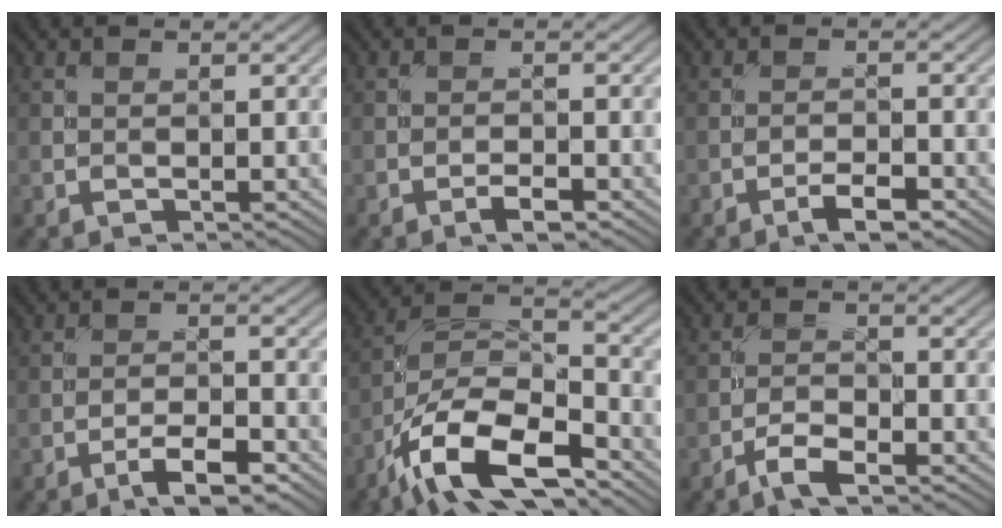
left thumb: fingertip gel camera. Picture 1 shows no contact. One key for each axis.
{"total": 2.2, "fx": -1.4, "fy": 0.5, "fz": 1.6, "tx": -0.029, "ty": 0.003, "tz": -0.030}
{"total": 3.5, "fx": -2.3, "fy": 0.8, "fz": 2.5, "tx": -0.045, "ty": 0.007, "tz": -0.044}
{"total": 5.0, "fx": -3.3, "fy": 1.1, "fz": 3.5, "tx": -0.062, "ty": 0.008, "tz": -0.058}
{"total": 13.7, "fx": -8.8, "fy": 5.0, "fz": 9.2, "tx": -0.182, "ty": -0.003, "tz": -0.187}
{"total": 3.9, "fx": -2.7, "fy": 1.1, "fz": 2.5, "tx": -0.053, "ty": 0.001, "tz": -0.060}